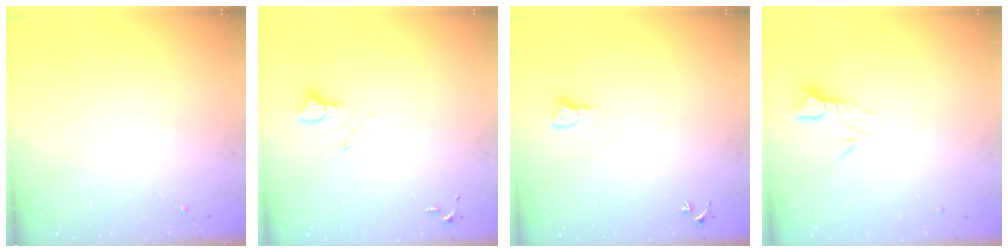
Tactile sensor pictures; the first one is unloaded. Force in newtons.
{"total": 5.0, "press": 4.9, "slide": 0.5}
{"total": 2.3, "press": 2.3, "slide": 0.3}
{"total": 3.5, "press": 3.5, "slide": 0.2}